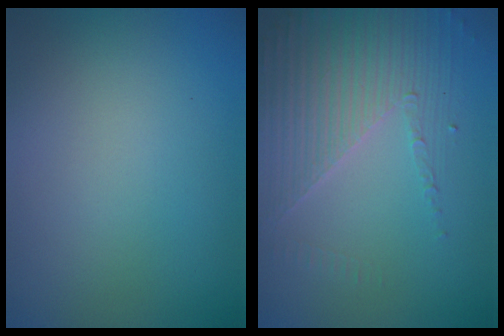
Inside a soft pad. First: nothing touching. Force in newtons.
{"total": 4.1, "press": 3.7, "slide": 1.8}